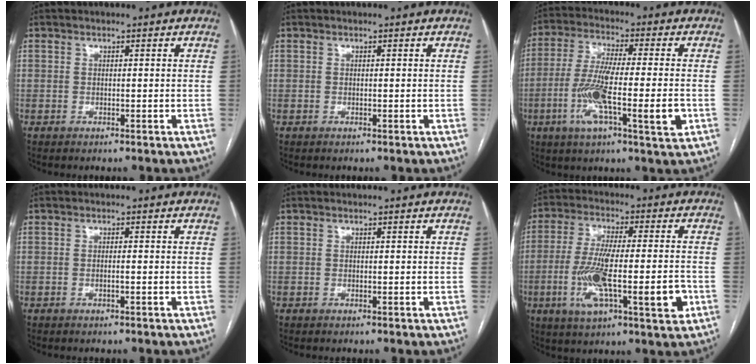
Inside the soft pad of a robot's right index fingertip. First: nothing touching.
{"total": 0.0}
{"total": 13.8, "force": [-3.8, 1.6, 13.2], "torque": [-0.241, -0.012, -0.068]}
{"total": 0.8, "force": [-0.2, 0.0, 0.7], "torque": [-0.015, 0.001, -0.003]}
{"total": 0.0}
{"total": 14.9, "force": [-4.1, 2.9, 14.0], "torque": [-0.256, -0.007, -0.065]}